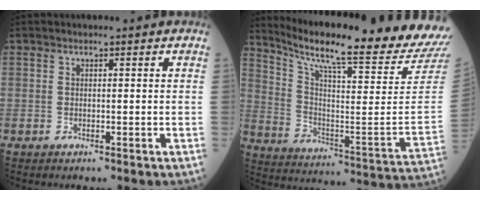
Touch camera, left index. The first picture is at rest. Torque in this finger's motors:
{"motor_torque": [-0.19, -0.89, 0.33, 0.12]}